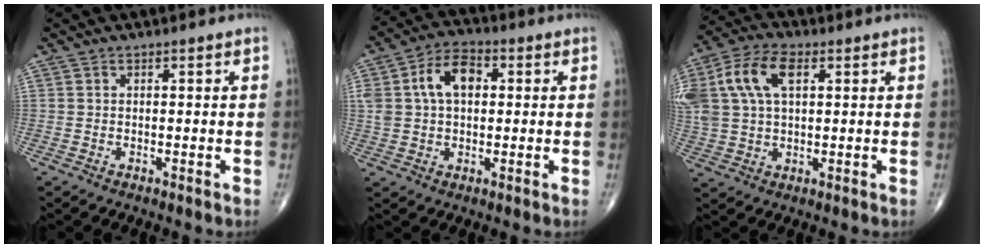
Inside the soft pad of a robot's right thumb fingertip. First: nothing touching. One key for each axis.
{"total": 10.2, "fx": 2.0, "fy": 6.6, "fz": 7.5, "tx": -0.129, "ty": 0.020, "tz": 0.033}
{"total": 14.6, "fx": 4.5, "fy": 8.4, "fz": 11.1, "tx": -0.244, "ty": 0.015, "tz": 0.083}